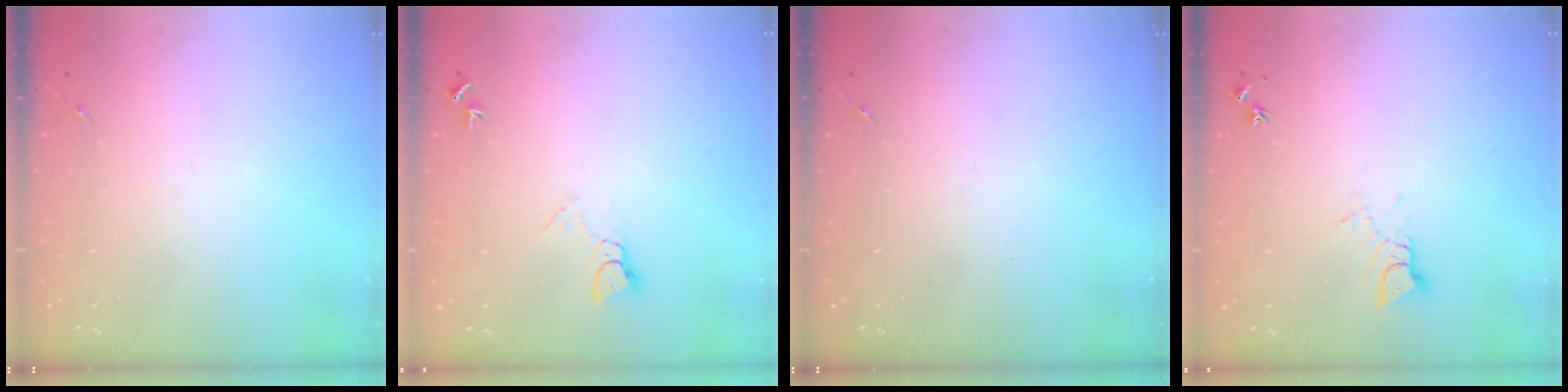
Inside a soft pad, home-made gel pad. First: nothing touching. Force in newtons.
{"total": 5.5, "press": 5.5, "slide": 0.5}
{"total": 0.0}
{"total": 5.4, "press": 5.4, "slide": 0.5}